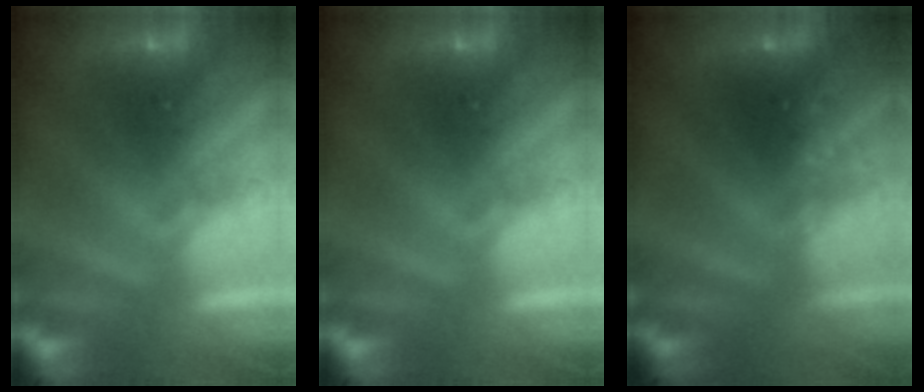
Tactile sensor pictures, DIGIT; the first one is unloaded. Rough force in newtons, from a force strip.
{"total": 0.0}
{"total": 2.4}